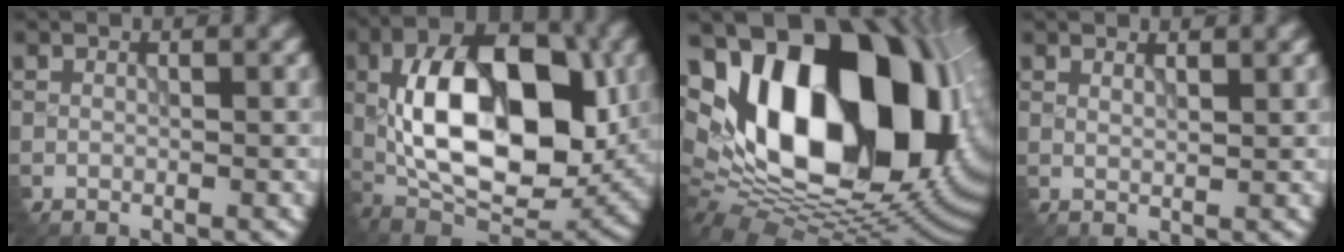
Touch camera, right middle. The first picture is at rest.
{"total": 14.4, "force": [0.2, 7.8, 12.1], "torque": [-0.188, 0.004, -0.003]}
{"total": 19.7, "force": [3.6, 12.3, 15.0], "torque": [-0.253, 0.006, 0.074]}
{"total": 1.0, "force": [0.9, 0.0, 0.4], "torque": [-0.013, -0.003, 0.014]}